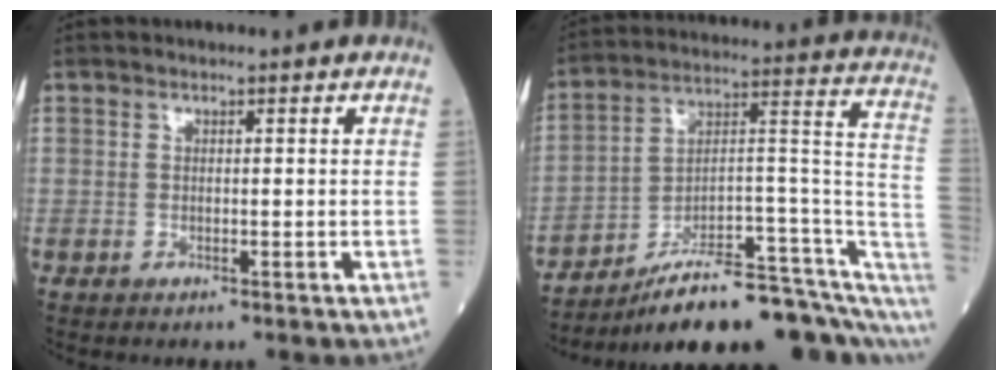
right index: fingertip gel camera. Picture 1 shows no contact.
{"total": 21.6, "force": [-15.4, 4.6, 14.5], "torque": [-0.138, 0.052, -0.228]}